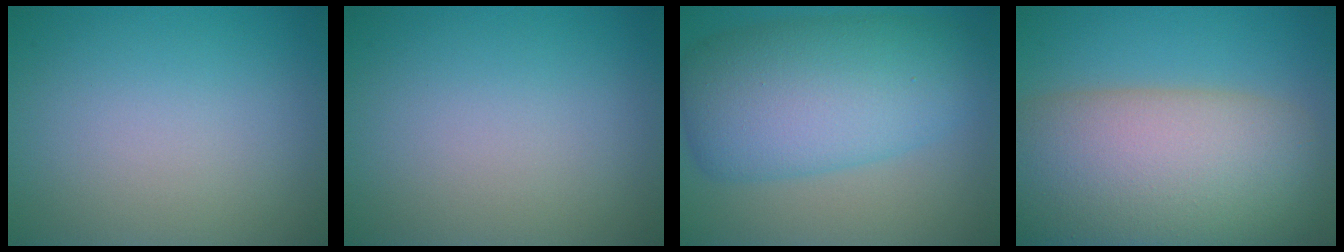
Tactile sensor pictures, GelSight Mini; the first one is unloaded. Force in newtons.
{"total": 0.0}
{"total": 9.9, "press": 9.9, "slide": 0.3}
{"total": 14.6, "press": 14.6, "slide": 0.8}